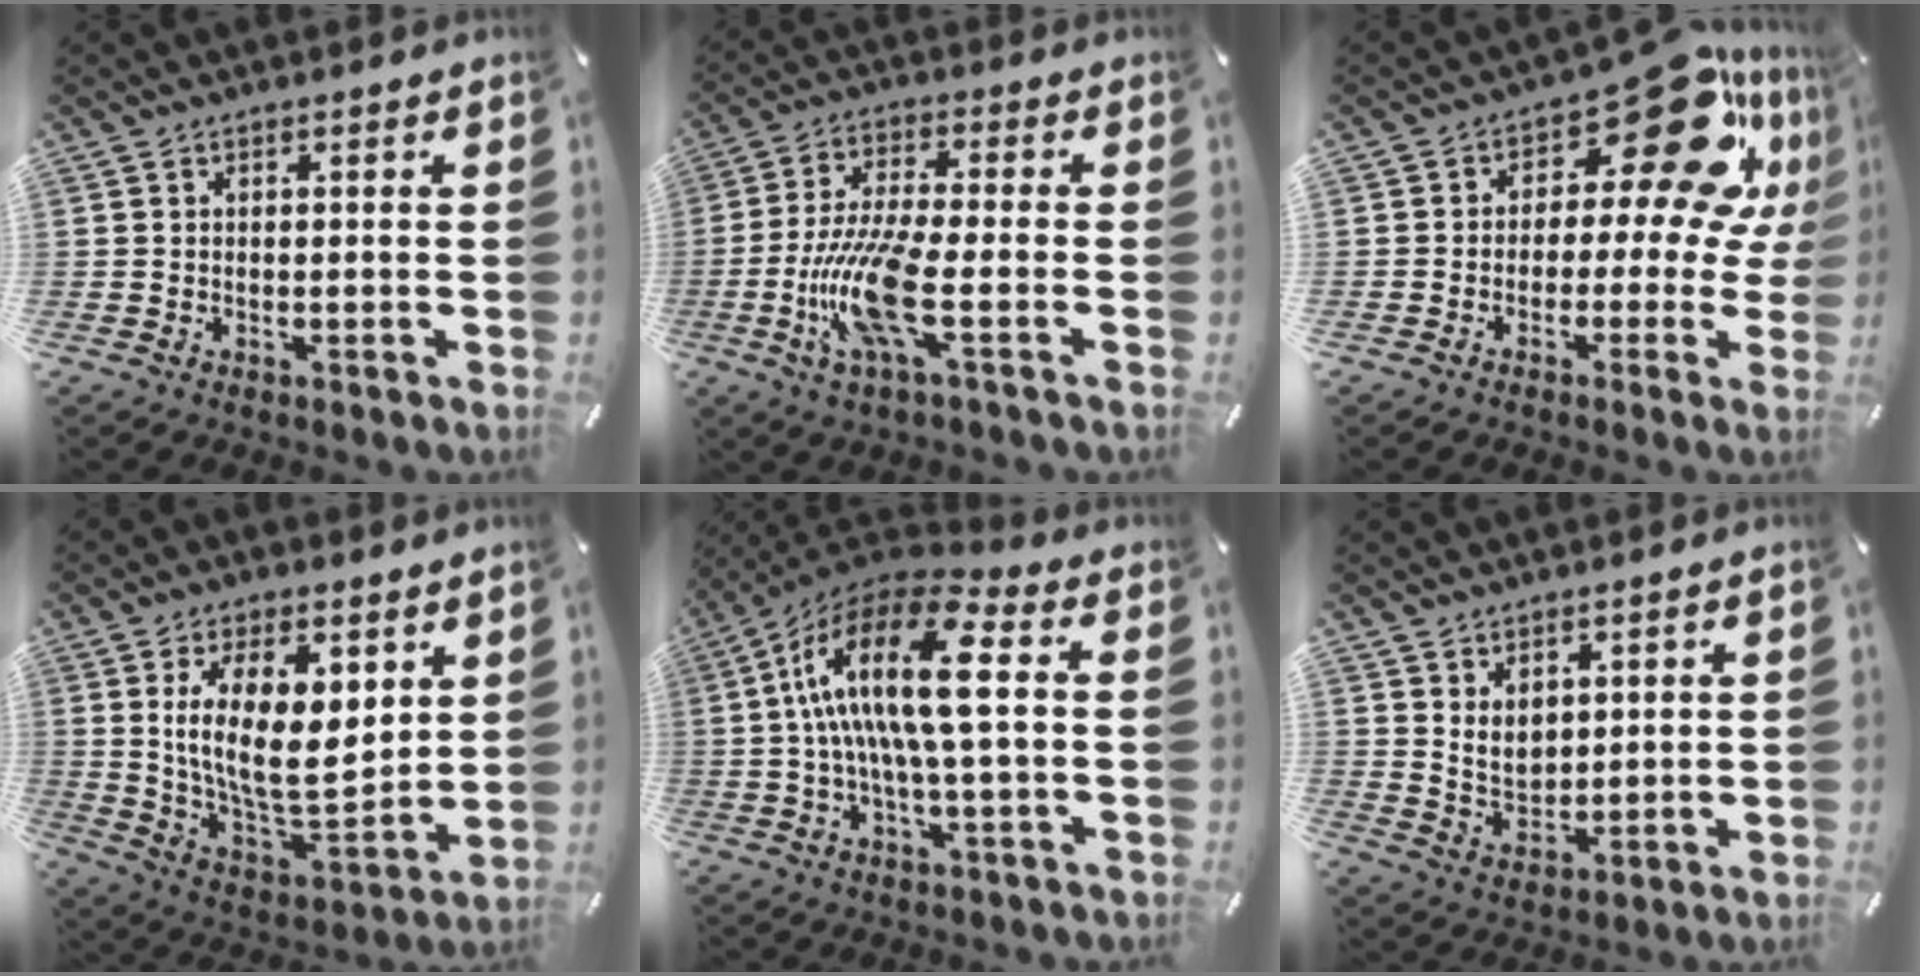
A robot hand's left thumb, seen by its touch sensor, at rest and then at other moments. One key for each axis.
{"total": 14.5, "fx": -3.9, "fy": 4.0, "fz": 13.4, "tx": -0.281, "ty": -0.015, "tz": -0.070}
{"total": 18.9, "fx": 9.0, "fy": 9.5, "fz": 13.6, "tx": -0.181, "ty": -0.059, "tz": 0.146}
{"total": 16.6, "fx": 5.0, "fy": 8.3, "fz": 13.5, "tx": -0.254, "ty": -0.032, "tz": 0.085}
{"total": 18.2, "fx": 1.7, "fy": 5.3, "fz": 17.4, "tx": -0.364, "ty": -0.004, "tz": 0.016}
{"total": 5.8, "fx": 3.2, "fy": 4.5, "fz": 2.0, "tx": -0.031, "ty": -0.016, "tz": 0.056}